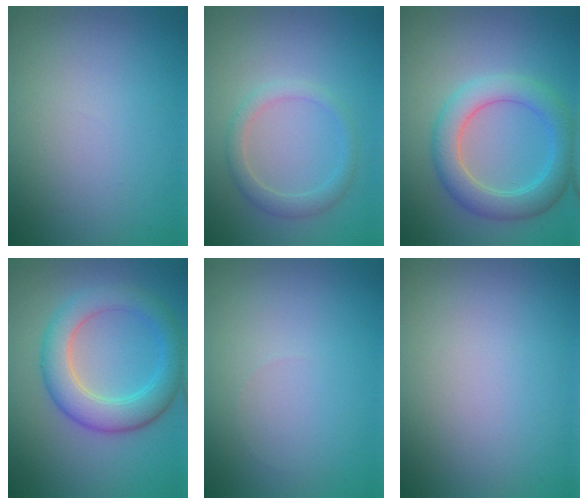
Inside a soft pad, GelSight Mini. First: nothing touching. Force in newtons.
{"total": 2.1, "press": 2.1, "slide": 0.2}
{"total": 4.8, "press": 4.8, "slide": 0.3}
{"total": 5.4, "press": 5.4, "slide": 0.1}
{"total": 0.0}
{"total": 0.0}